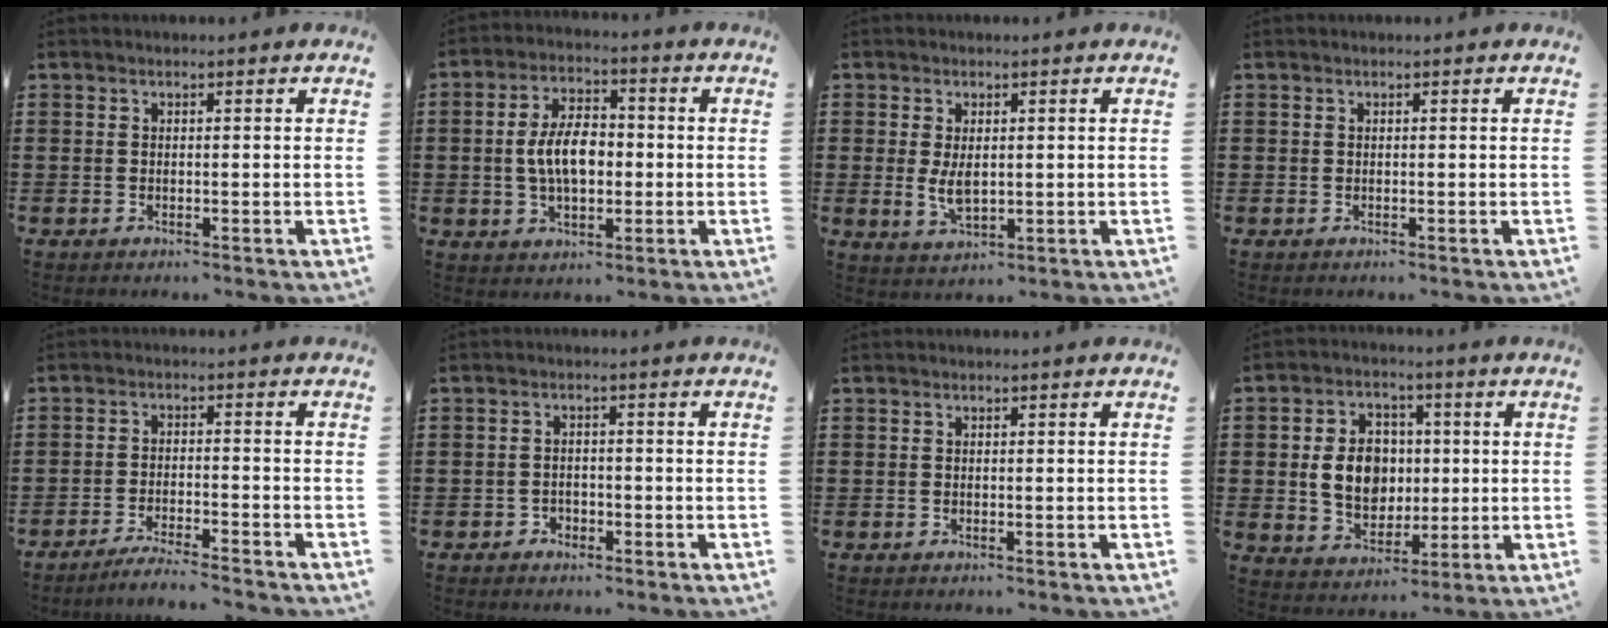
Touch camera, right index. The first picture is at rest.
{"total": 7.4, "force": [-0.3, 4.1, 6.1], "torque": [-0.121, 0.006, -0.011]}
{"total": 4.0, "force": [0.2, 2.1, 3.4], "torque": [-0.075, 0.003, 0.002]}
{"total": 0.0}
{"total": 3.8, "force": [-3.6, -0.5, 0.8], "torque": [-0.023, -0.006, -0.075]}
{"total": 1.6, "force": [-1.2, 1.0, 0.1], "torque": [-0.008, 0.000, -0.026]}
{"total": 0.0}
{"total": 8.3, "force": [0.3, 6.7, 4.9], "torque": [-0.101, 0.013, 0.002]}